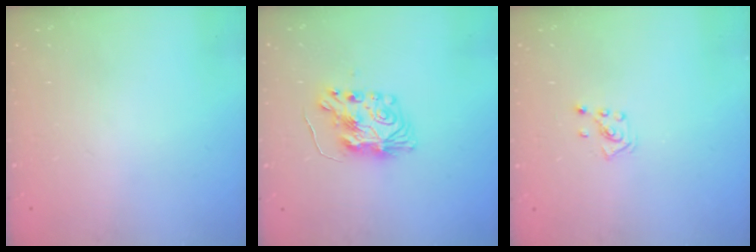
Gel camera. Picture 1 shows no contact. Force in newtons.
{"total": 9.0, "press": 9.0, "slide": 0.5}
{"total": 2.6, "press": 2.6, "slide": 0.5}